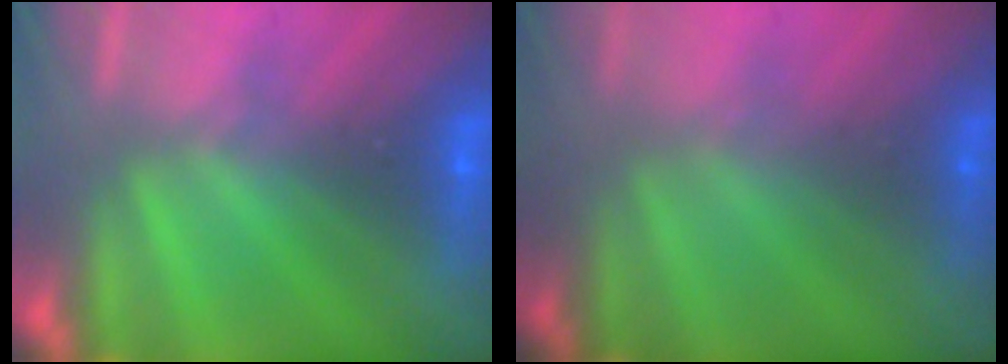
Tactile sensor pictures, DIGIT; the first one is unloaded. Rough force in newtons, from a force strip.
{"total": 1.7}